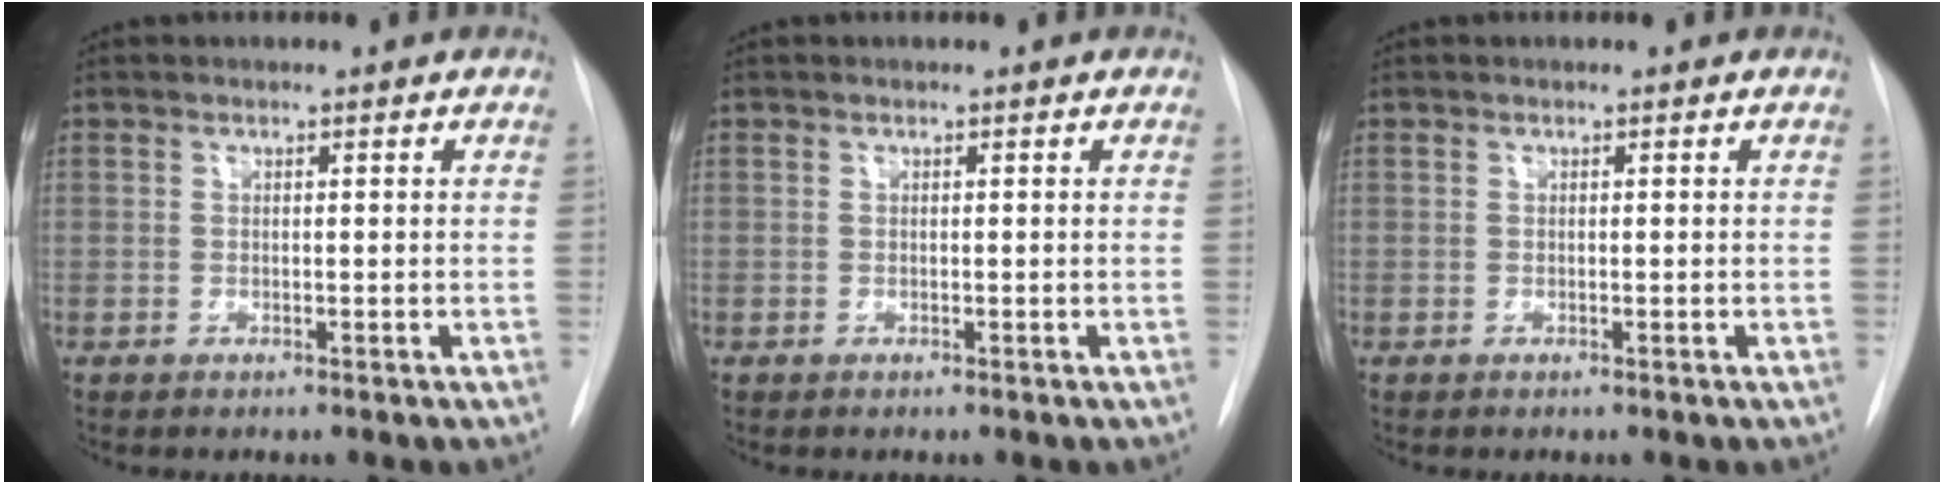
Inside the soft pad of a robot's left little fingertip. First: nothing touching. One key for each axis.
{"total": 0.0}
{"total": 0.0}